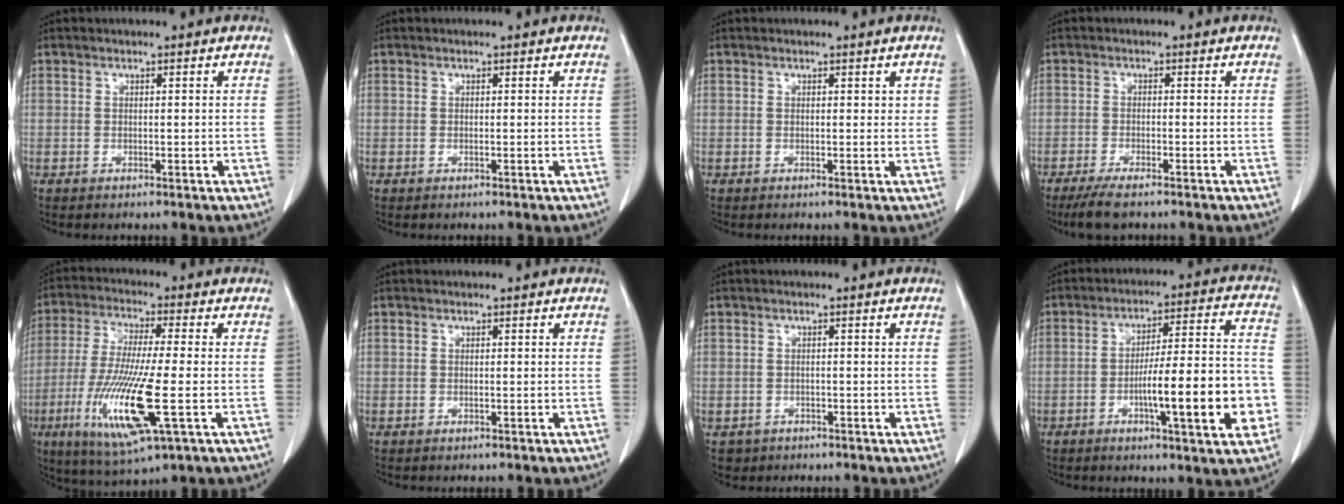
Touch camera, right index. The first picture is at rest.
{"total": 0.0}
{"total": 1.1, "force": [0.6, 0.7, 0.5], "torque": [0.003, 0.001, 0.006]}
{"total": 4.8, "force": [-3.7, 0.7, 3.1], "torque": [-0.053, -0.011, -0.058]}
{"total": 15.4, "force": [-4.4, 1.4, 14.7], "torque": [-0.303, -0.032, -0.080]}
{"total": 0.0}
{"total": 2.5, "force": [-1.1, 2.2, 0.0], "torque": [0.001, 0.007, -0.014]}
{"total": 15.9, "force": [-4.5, 1.8, 15.1], "torque": [-0.222, 0.012, -0.065]}